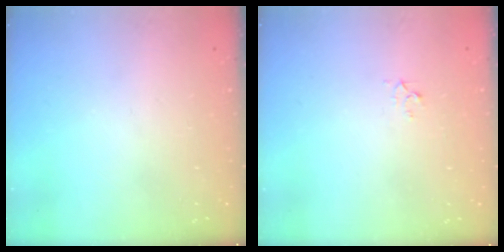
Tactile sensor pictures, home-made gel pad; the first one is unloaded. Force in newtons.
{"total": 2.3, "press": 2.3, "slide": 0.2}